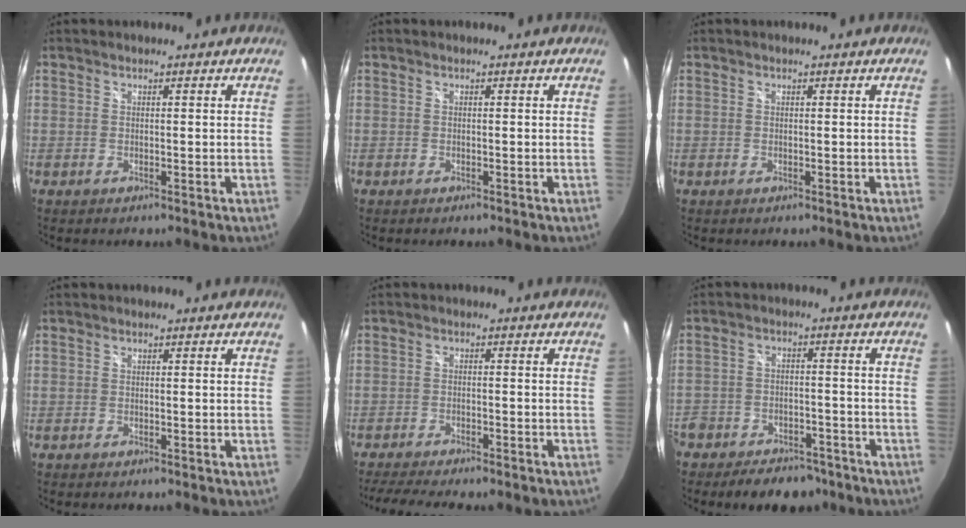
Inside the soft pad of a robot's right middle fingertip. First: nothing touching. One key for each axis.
{"total": 0.0}
{"total": 0.0}
{"total": 0.0}
{"total": 9.8, "fx": -8.2, "fy": 1.8, "fz": 4.9, "tx": -0.111, "ty": -0.025, "tz": -0.125}
{"total": 13.8, "fx": -9.8, "fy": 8.3, "fz": 5.1, "tx": -0.141, "ty": 0.007, "tz": -0.135}